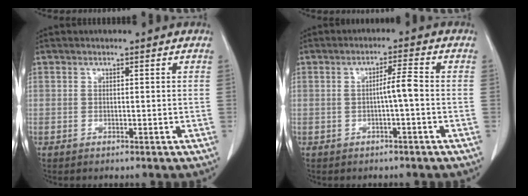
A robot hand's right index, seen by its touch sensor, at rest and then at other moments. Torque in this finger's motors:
{"motor_torque": [0.37, 0.00, 0.12, 0.05]}